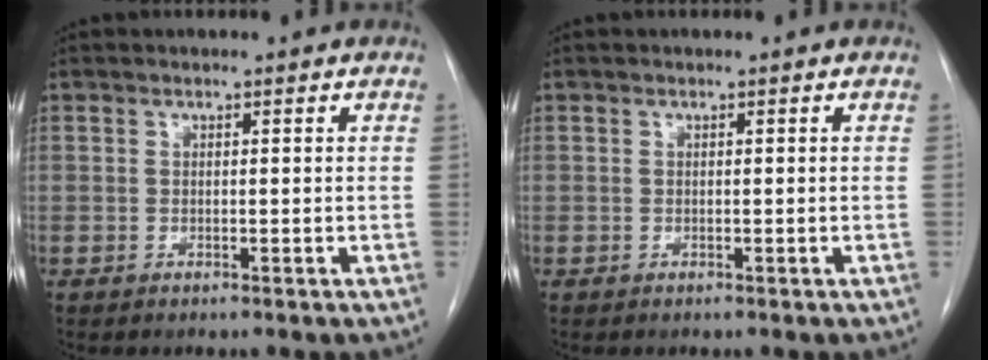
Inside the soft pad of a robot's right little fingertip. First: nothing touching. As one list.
[{"total": 0.0}]